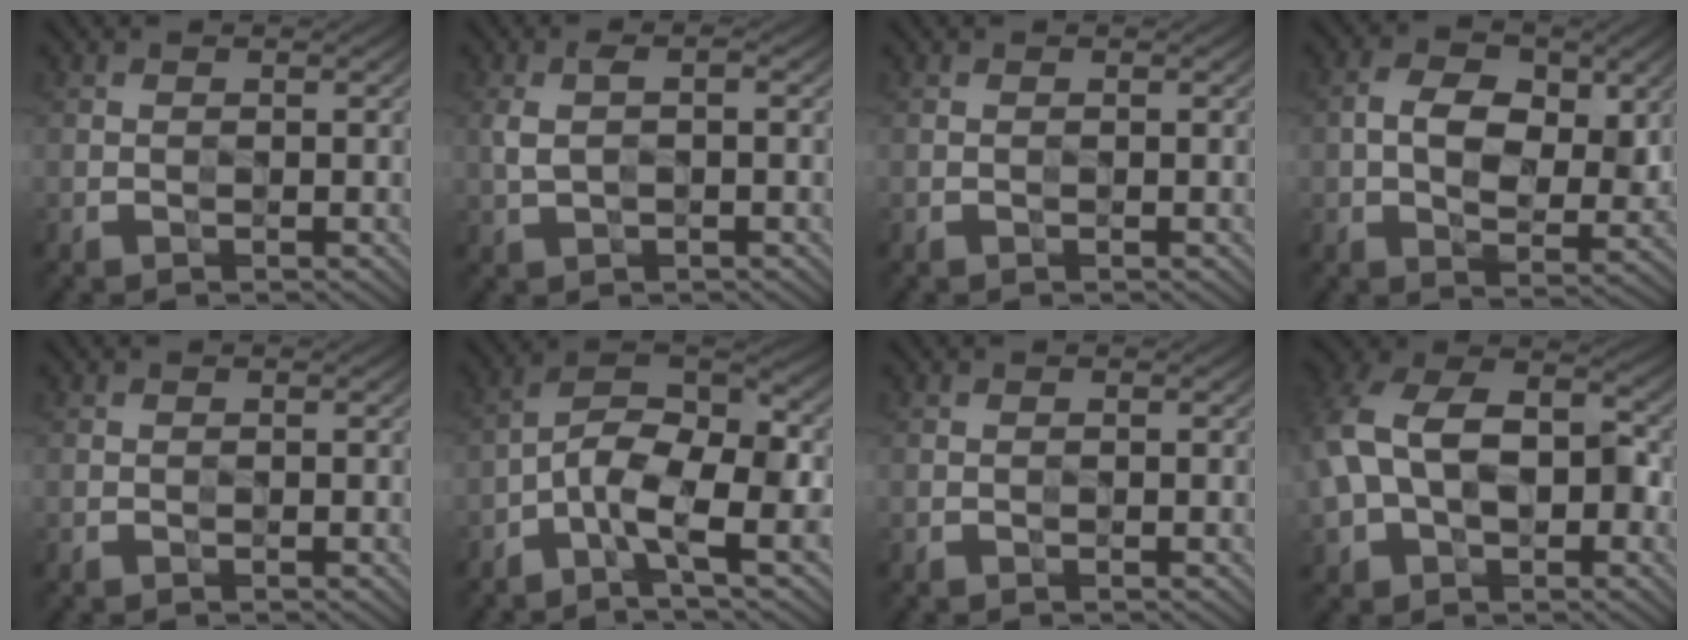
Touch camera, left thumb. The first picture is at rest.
{"total": 2.8, "force": [0.3, 1.6, 2.3], "torque": [-0.056, 0.000, 0.006]}
{"total": 0.0}
{"total": 7.0, "force": [1.3, 4.3, 5.3], "torque": [-0.093, -0.004, 0.019]}
{"total": 0.0}
{"total": 9.3, "force": [-4.2, 3.1, 7.8], "torque": [-0.139, 0.005, -0.087]}
{"total": 0.0}
{"total": 13.3, "force": [-0.1, 9.1, 9.7], "torque": [-0.213, 0.008, 0.006]}